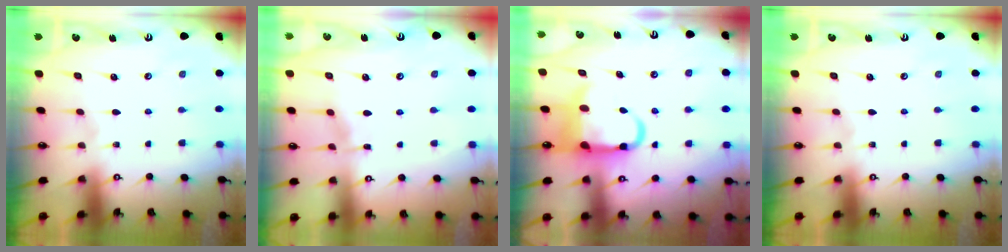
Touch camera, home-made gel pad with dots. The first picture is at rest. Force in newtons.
{"total": 4.5, "press": 4.5, "slide": 0.6}
{"total": 10.9, "press": 10.7, "slide": 2.0}
{"total": 0.0}